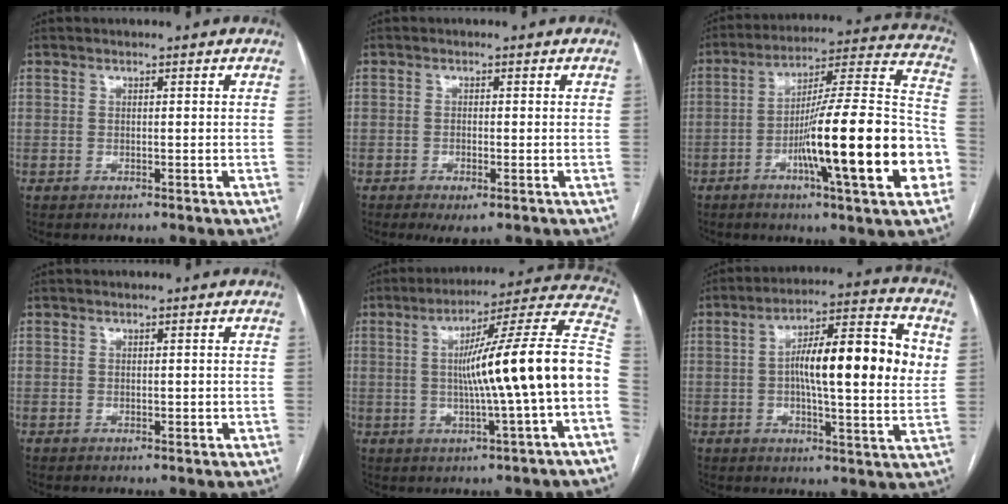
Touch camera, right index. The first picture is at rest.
{"total": 2.8, "force": [-1.4, 0.8, 2.3], "torque": [-0.038, -0.003, -0.018]}
{"total": 24.0, "force": [-7.5, 1.4, 22.7], "torque": [-0.298, 0.002, -0.115]}
{"total": 0.7, "force": [-0.1, 0.5, 0.5], "torque": [-0.005, 0.001, 0.001]}
{"total": 18.8, "force": [-1.4, -0.7, 18.7], "torque": [-0.254, 0.031, -0.026]}
{"total": 17.3, "force": [2.2, 3.3, 16.8], "torque": [-0.263, 0.031, 0.026]}